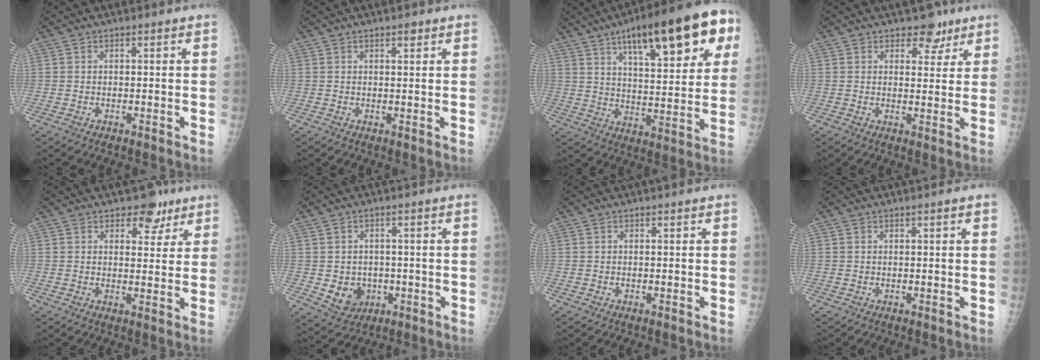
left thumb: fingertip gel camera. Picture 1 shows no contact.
{"total": 1.4, "force": [1.0, 0.5, 0.8], "torque": [-0.007, -0.005, 0.014]}
{"total": 24.6, "force": [11.8, 7.6, 20.2], "torque": [-0.263, -0.016, 0.171]}
{"total": 4.9, "force": [3.5, 3.0, 1.7], "torque": [0.009, -0.019, 0.048]}
{"total": 5.9, "force": [4.0, 3.5, 2.5], "torque": [0.001, -0.019, 0.053]}
{"total": 6.1, "force": [-1.0, 5.2, 2.9], "torque": [-0.022, 0.001, -0.002]}
{"total": 0.0}
{"total": 0.9, "force": [0.5, -0.1, 0.8], "torque": [-0.016, 0.000, 0.006]}